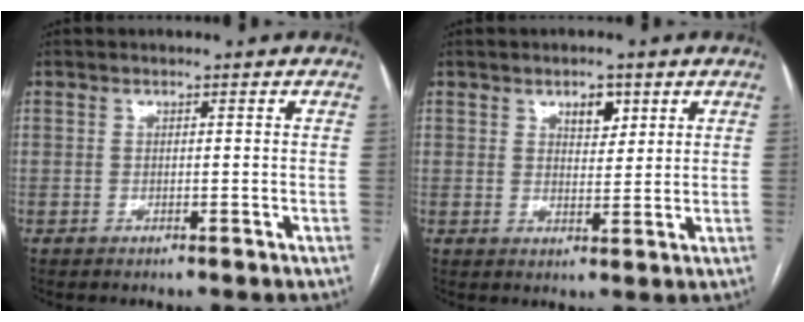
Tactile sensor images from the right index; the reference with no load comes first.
{"total": 3.6, "force": [2.0, 1.9, 2.3], "torque": [-0.034, 0.000, 0.032]}